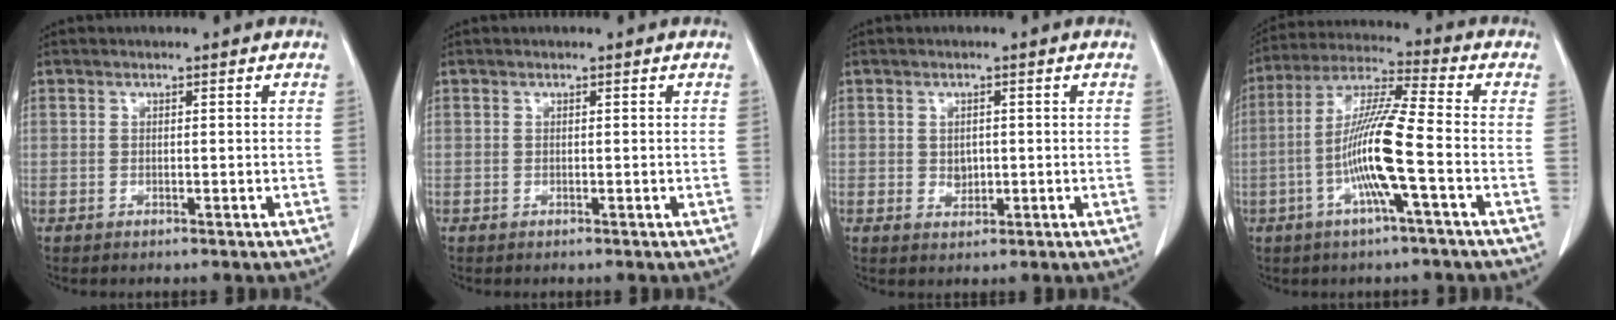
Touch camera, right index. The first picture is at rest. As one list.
[{"total": 0.0}, {"total": 2.0, "force": [0.1, 1.6, 1.2], "torque": [-0.017, 0.002, 0.009]}, {"total": 11.9, "force": [-3.1, -0.2, 11.5], "torque": [-0.228, 0.005, -0.067]}]